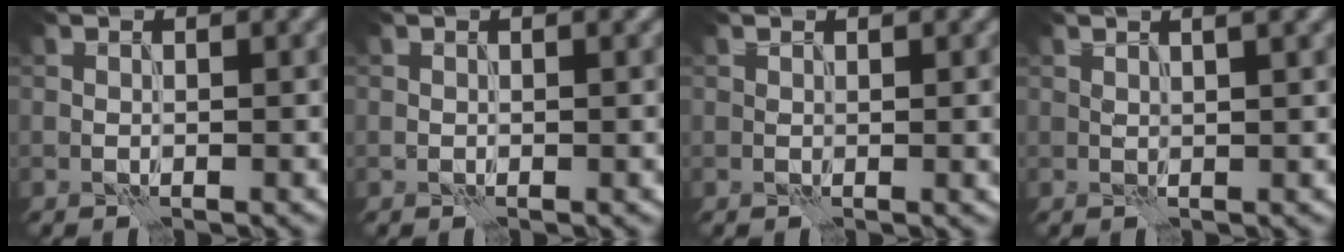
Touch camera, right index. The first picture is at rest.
{"total": 1.4, "force": [0.7, 0.6, 1.0], "torque": [-0.005, 0.002, 0.004]}
{"total": 1.0, "force": [0.4, 0.4, 0.8], "torque": [-0.004, 0.000, 0.007]}
{"total": 2.9, "force": [1.6, 1.0, 2.2], "torque": [-0.014, 0.008, 0.005]}